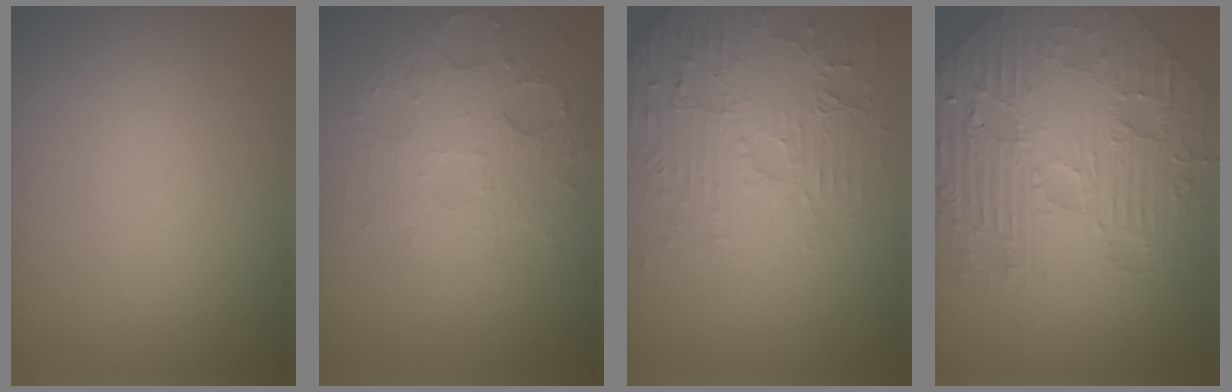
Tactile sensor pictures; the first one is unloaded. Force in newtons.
{"total": 3.6, "press": 3.2, "slide": 1.5}
{"total": 4.6, "press": 3.6, "slide": 2.8}
{"total": 8.4, "press": 6.7, "slide": 5.2}